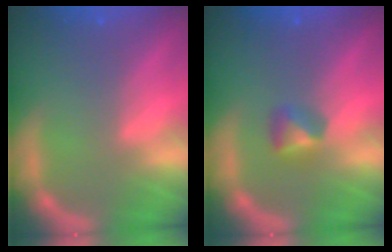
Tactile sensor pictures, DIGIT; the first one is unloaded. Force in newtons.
{"total": 1.9}